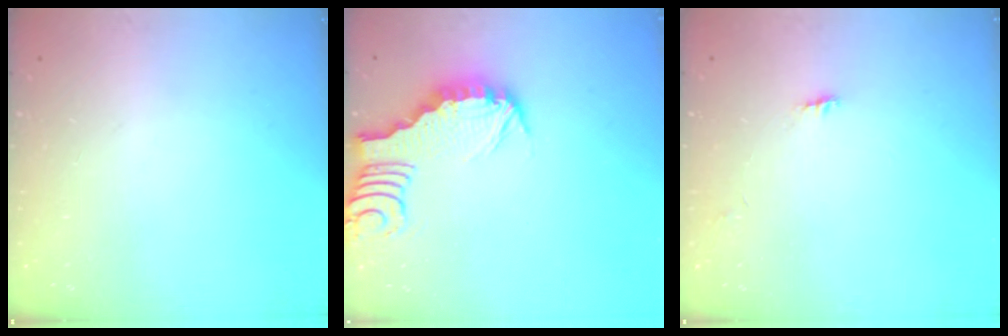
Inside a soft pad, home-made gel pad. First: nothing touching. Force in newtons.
{"total": 3.1, "press": 3.1, "slide": 0.4}
{"total": 2.9, "press": 2.9, "slide": 0.3}